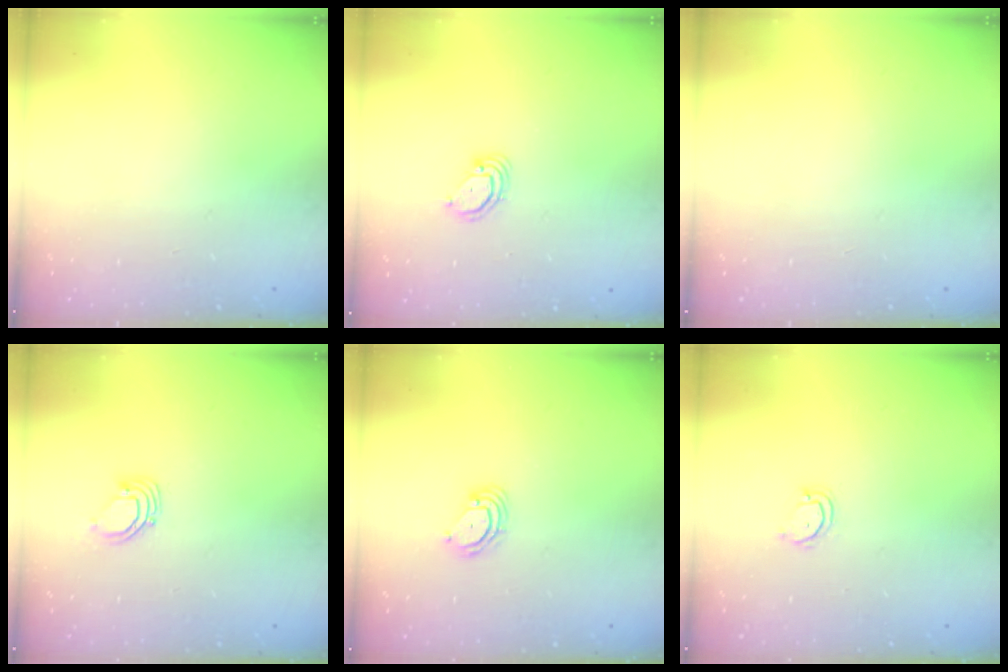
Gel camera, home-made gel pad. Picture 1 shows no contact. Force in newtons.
{"total": 2.9, "press": 2.9, "slide": 0.3}
{"total": 0.0}
{"total": 2.7, "press": 2.7, "slide": 0.2}
{"total": 4.5, "press": 4.5, "slide": 0.3}
{"total": 2.9, "press": 2.9, "slide": 0.3}